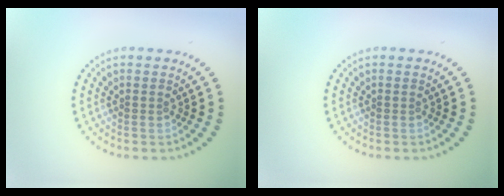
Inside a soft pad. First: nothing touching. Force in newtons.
{"total": 0.0}